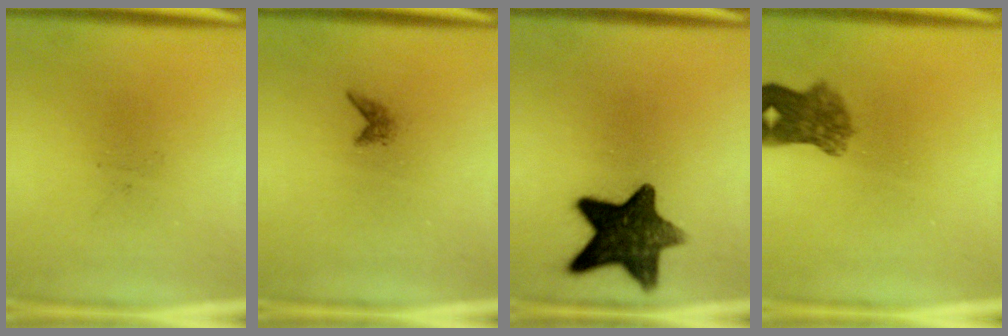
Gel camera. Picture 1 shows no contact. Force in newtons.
{"total": 0.8}
{"total": 12.9}
{"total": 5.4}